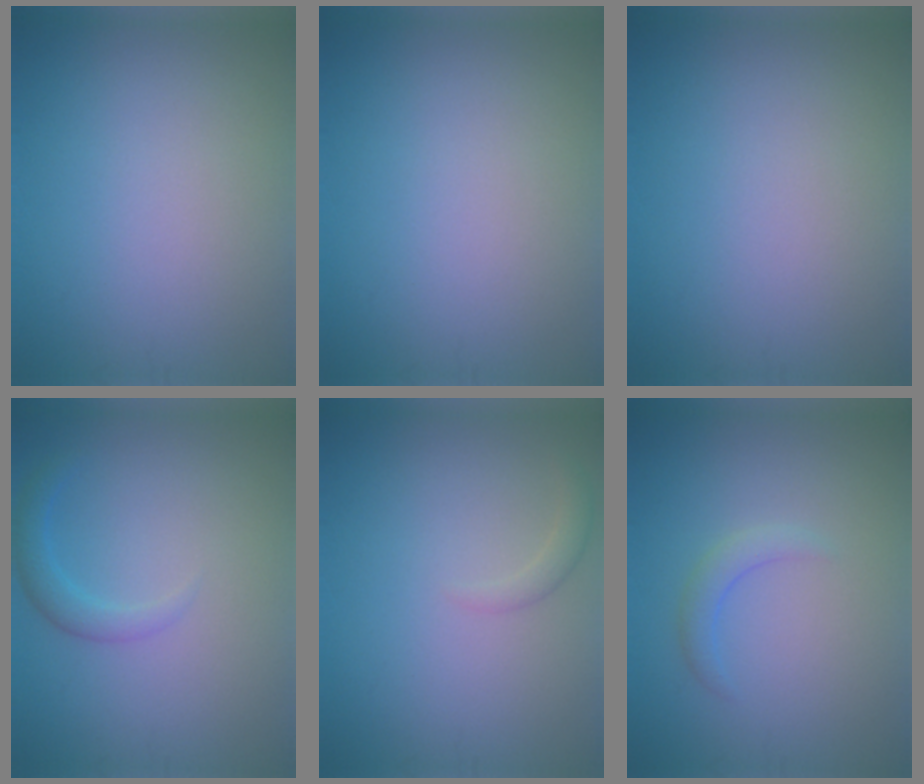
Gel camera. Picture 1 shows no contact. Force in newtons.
{"total": 0.0}
{"total": 0.0}
{"total": 1.9, "press": 1.9, "slide": 0.1}
{"total": 1.2, "press": 1.2, "slide": 0.1}
{"total": 1.5, "press": 1.5, "slide": 0.1}